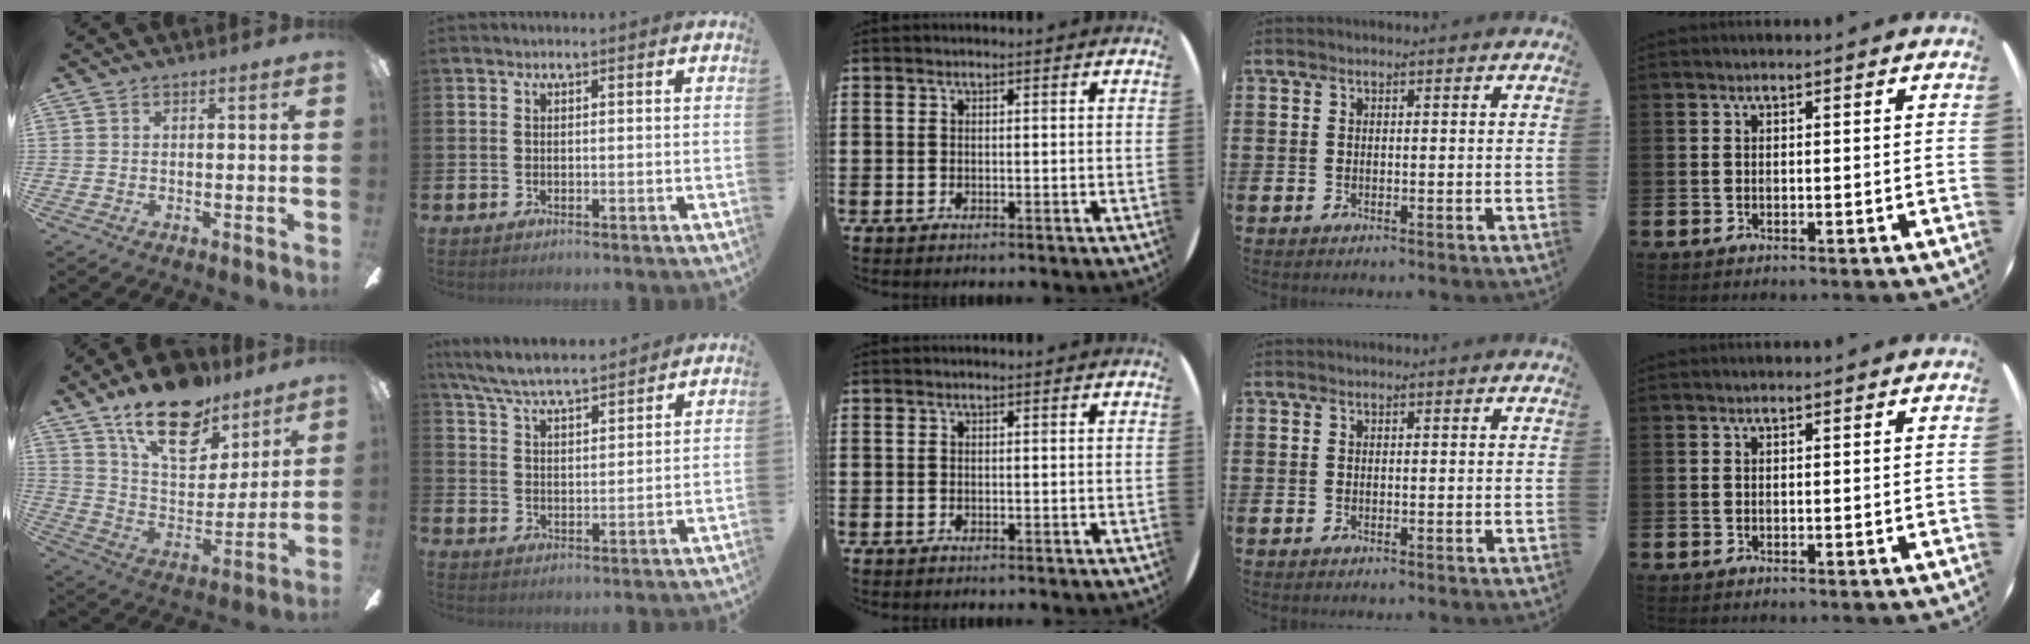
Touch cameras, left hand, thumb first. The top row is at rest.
{"thumb": {"total": 21.2, "force": [14.8, 10.4, 11.1], "torque": [-0.178, -0.089, 0.260]}, "index": {"total": 6.9, "force": [6.6, 0.7, 1.8], "torque": [-0.063, -0.033, 0.120]}}